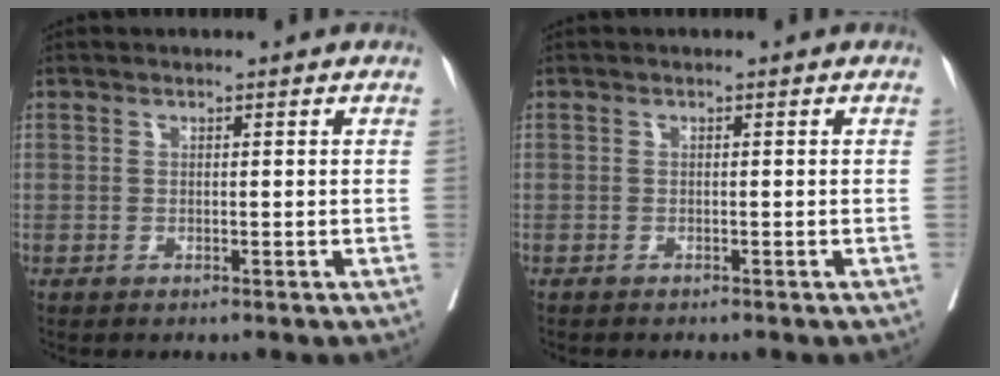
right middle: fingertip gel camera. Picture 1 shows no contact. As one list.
[{"total": 0.8, "force": [-0.7, 0.2, 0.1], "torque": [-0.005, -0.001, -0.013]}]